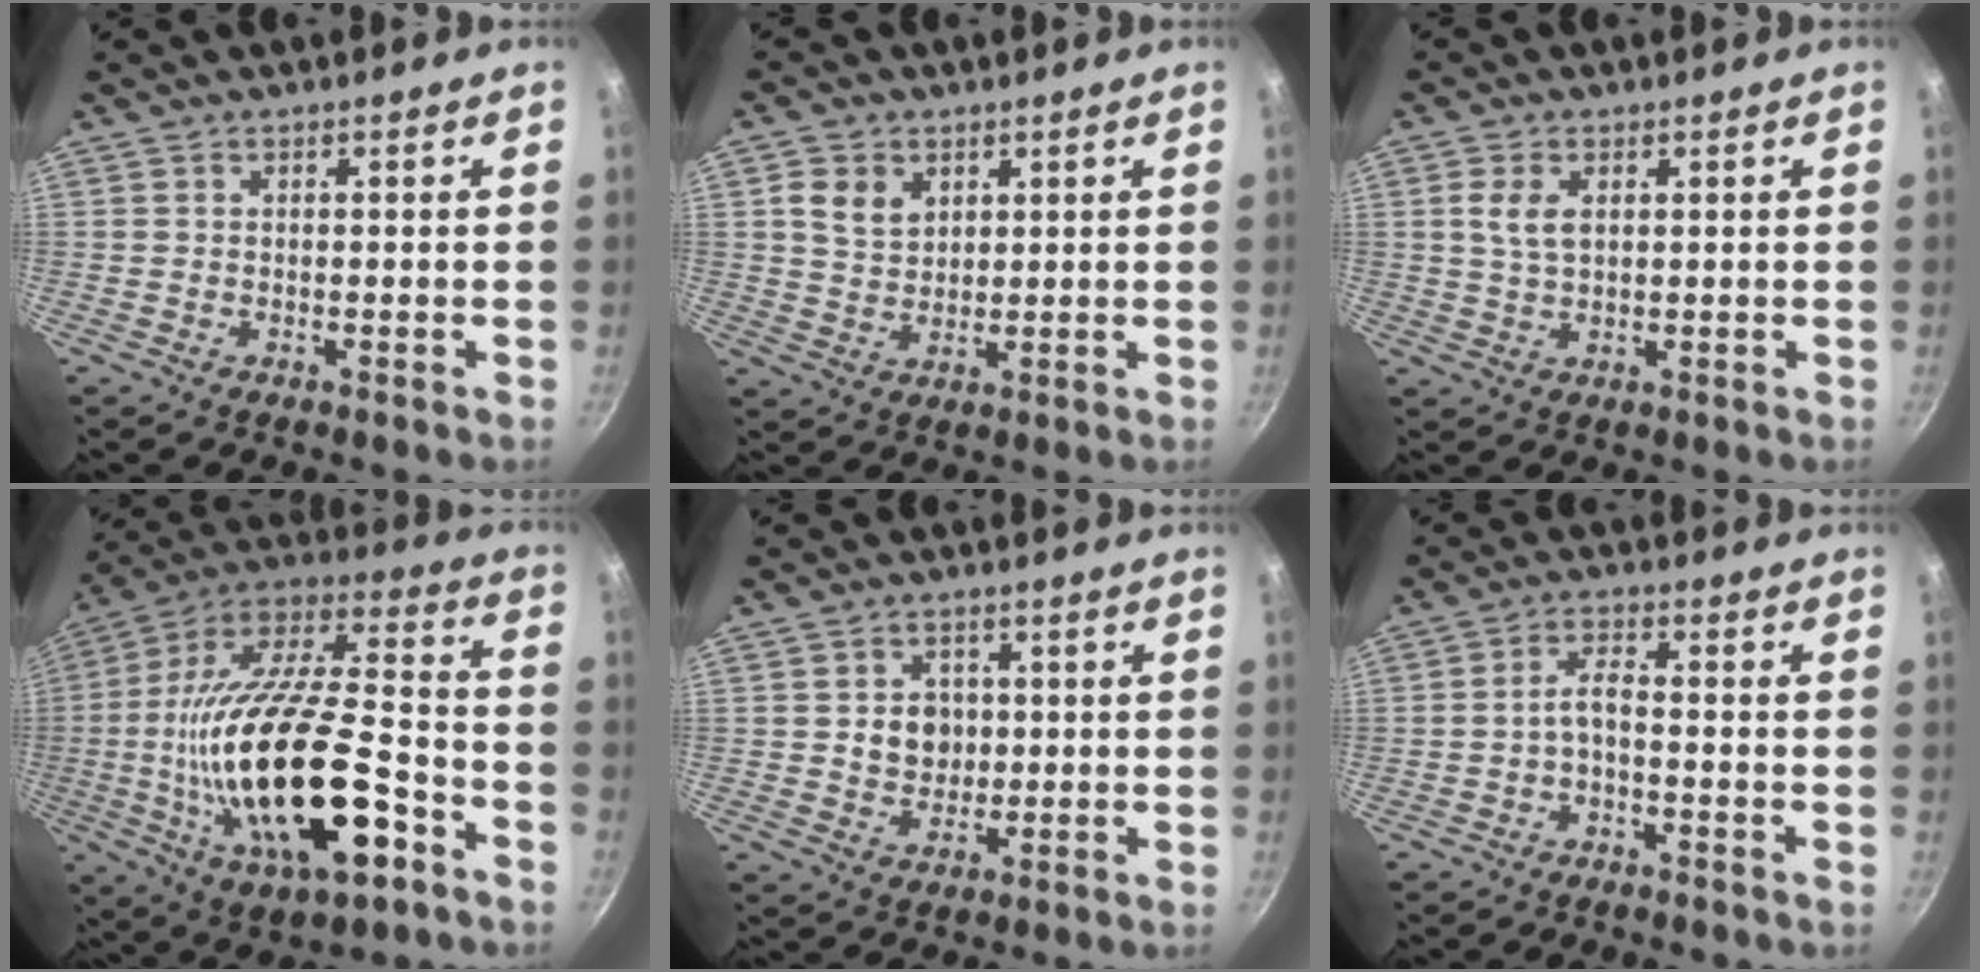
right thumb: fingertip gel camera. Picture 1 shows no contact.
{"total": 6.0, "force": [2.2, 4.6, 3.1], "torque": [-0.040, -0.006, 0.043]}
{"total": 4.5, "force": [1.3, 2.7, 3.4], "torque": [-0.062, 0.000, 0.025]}
{"total": 29.8, "force": [-8.0, 12.5, 25.8], "torque": [-0.461, 0.029, -0.130]}
{"total": 5.7, "force": [0.5, 4.9, 2.9], "torque": [-0.019, -0.001, 0.009]}
{"total": 3.4, "force": [-1.6, 1.2, 2.8], "torque": [-0.057, 0.028, -0.033]}